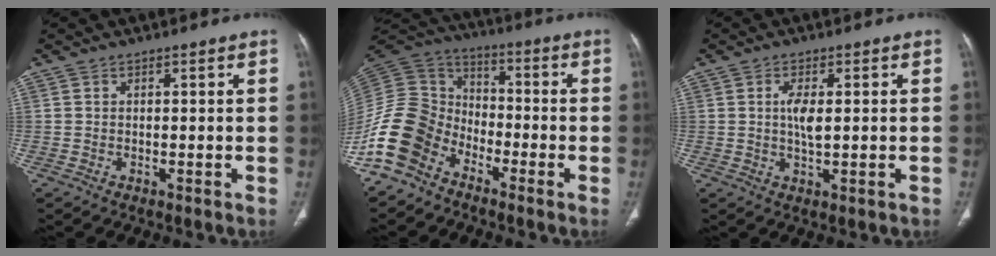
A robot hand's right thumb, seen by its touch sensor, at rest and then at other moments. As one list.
[{"total": 14.3, "force": [-8.7, 9.7, 6.0], "torque": [-0.115, 0.066, -0.182]}, {"total": 4.1, "force": [0.4, 1.3, 3.9], "torque": [-0.079, -0.007, 0.007]}]